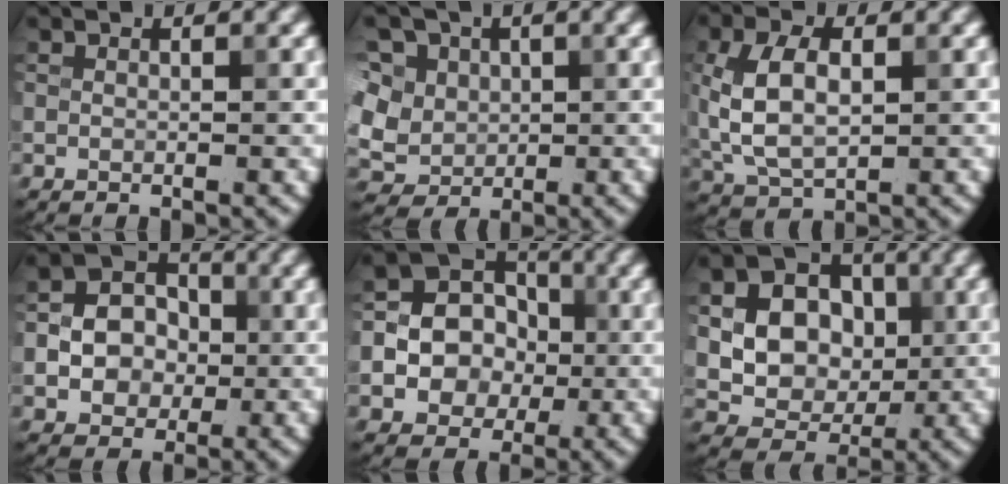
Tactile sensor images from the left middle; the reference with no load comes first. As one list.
[{"total": 9.1, "force": [3.8, 7.0, 4.4], "torque": [-0.088, 0.016, 0.050]}, {"total": 5.9, "force": [0.7, 3.5, 4.6], "torque": [-0.101, 0.006, 0.016]}, {"total": 5.8, "force": [-0.5, 4.9, 3.0], "torque": [-0.031, 0.007, -0.020]}, {"total": 9.7, "force": [-1.2, 8.6, 4.2], "torque": [-0.072, 0.008, -0.043]}, {"total": 11.4, "force": [1.6, 9.8, 5.5], "torque": [-0.105, 0.021, 0.029]}]